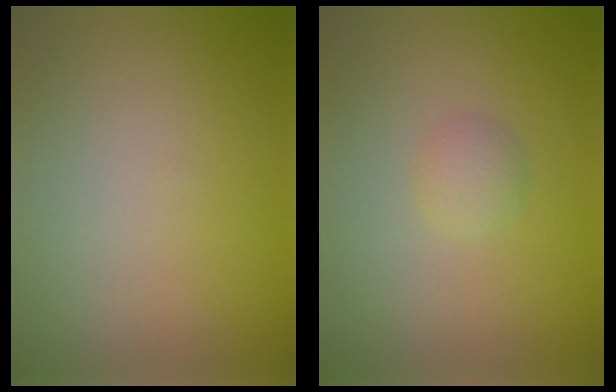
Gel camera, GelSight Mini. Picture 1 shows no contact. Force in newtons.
{"total": 1.4, "press": 1.4, "slide": 0.0}